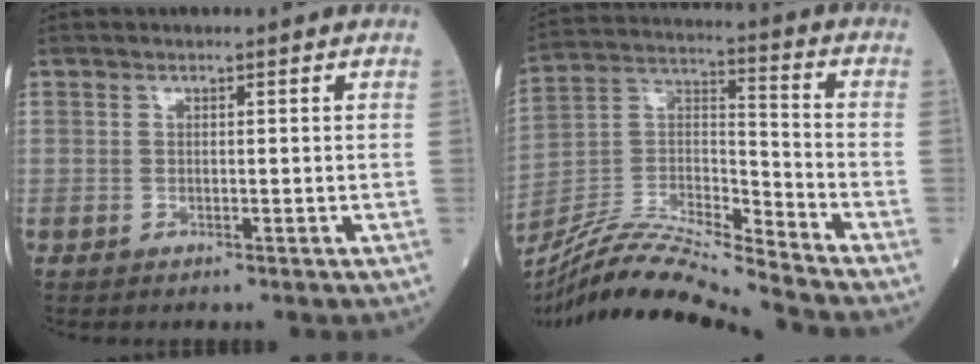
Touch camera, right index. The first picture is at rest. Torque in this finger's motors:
{"motor_torque": [0.07, -0.56, 0.07, 0.03]}